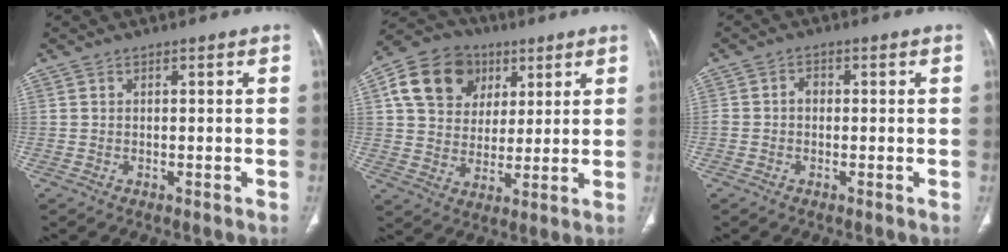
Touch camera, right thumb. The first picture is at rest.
{"total": 14.9, "force": [5.5, 12.1, 6.8], "torque": [-0.101, 0.003, 0.094]}
{"total": 2.0, "force": [-0.2, 1.5, 1.2], "torque": [-0.013, 0.009, -0.006]}